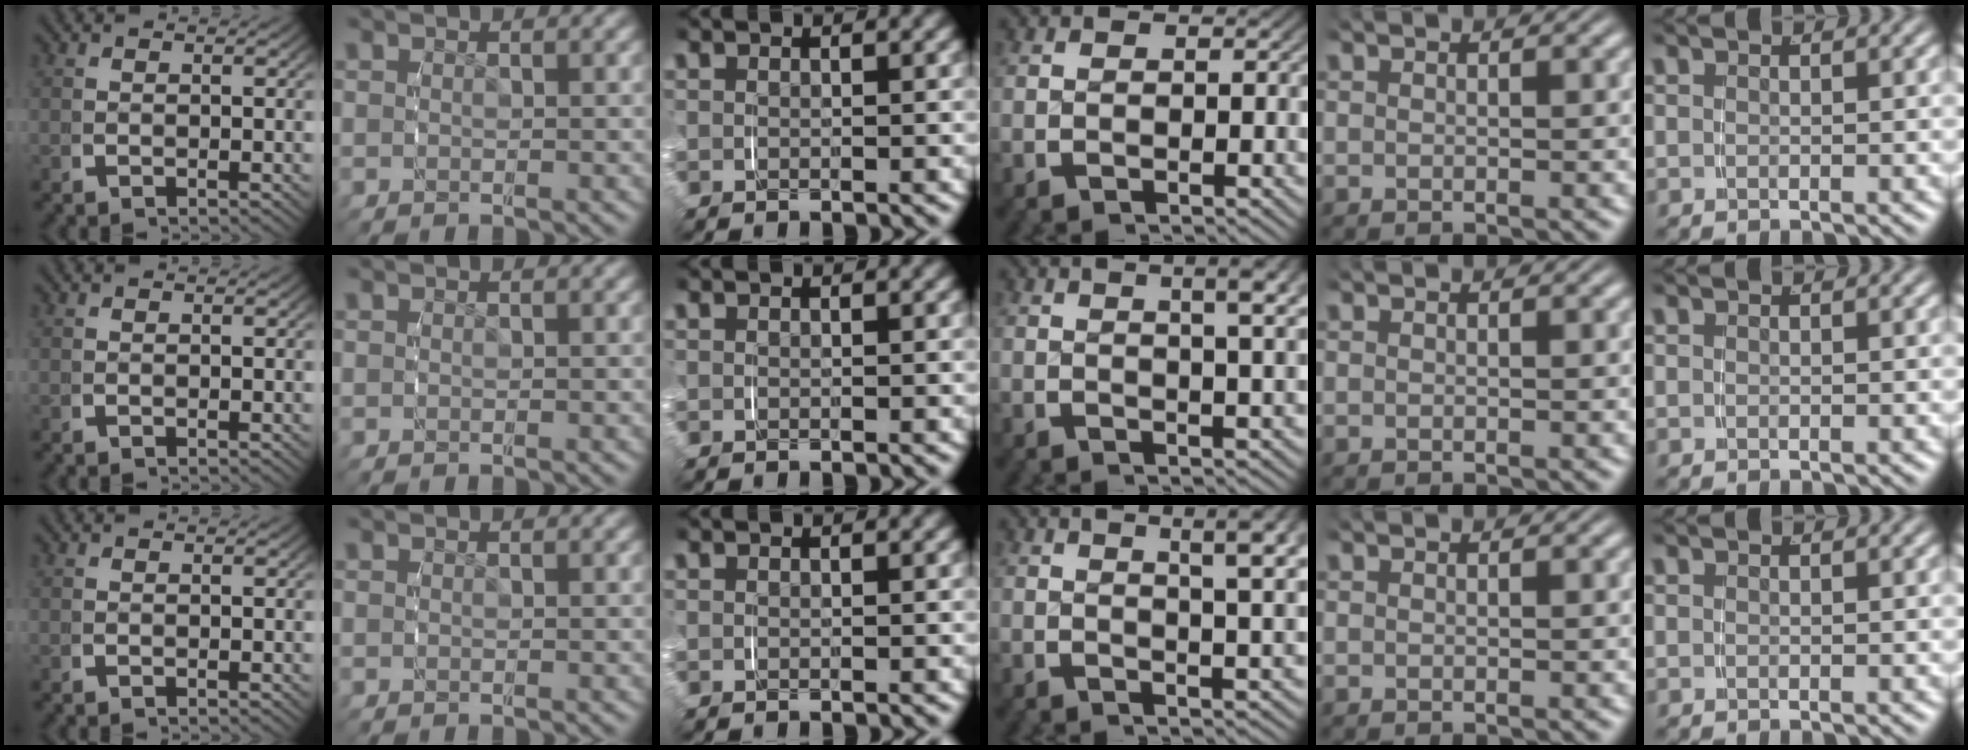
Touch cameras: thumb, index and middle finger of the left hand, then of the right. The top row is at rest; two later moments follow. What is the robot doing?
{"motion": "grasp_and_lifting", "object": "measuring cup"}